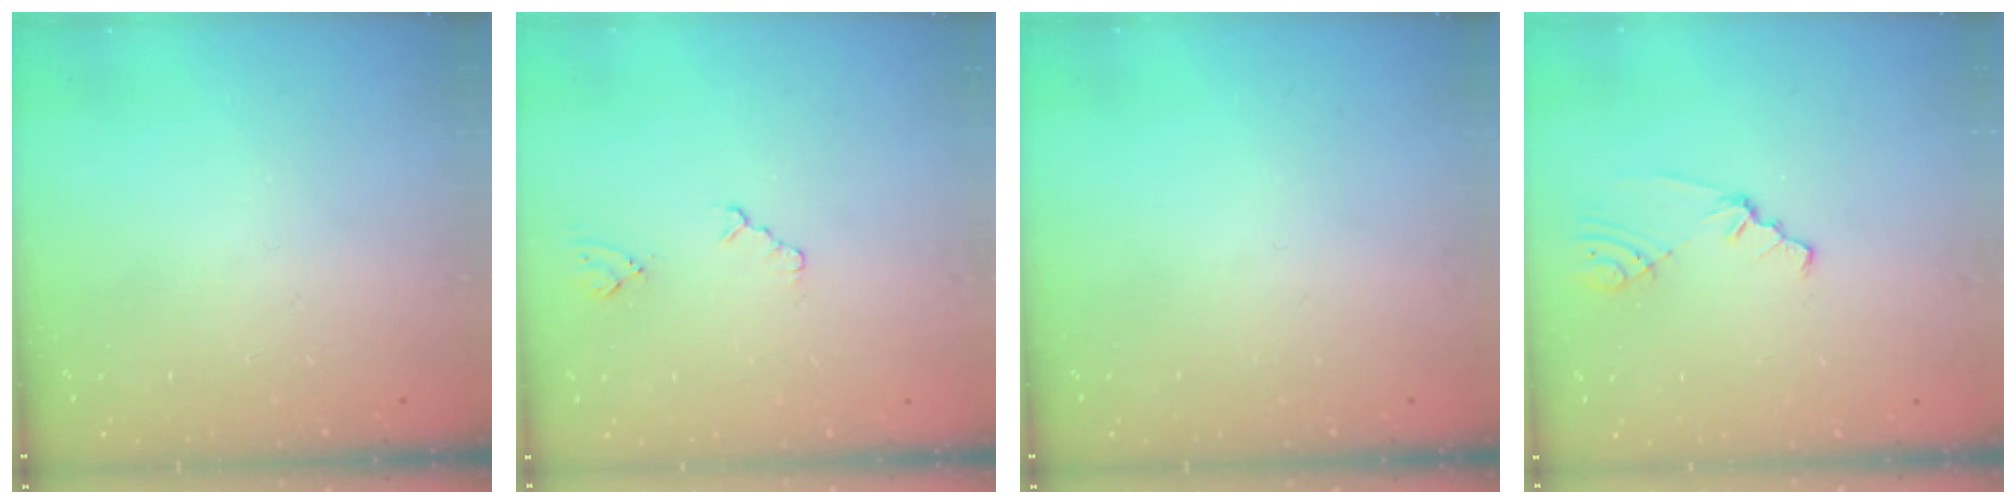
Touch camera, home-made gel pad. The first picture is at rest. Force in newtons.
{"total": 2.2, "press": 2.2, "slide": 0.4}
{"total": 0.0}
{"total": 2.1, "press": 2.1, "slide": 0.3}